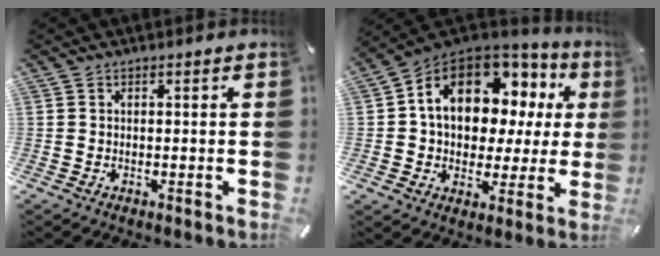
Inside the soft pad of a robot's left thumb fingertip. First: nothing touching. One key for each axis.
{"total": 14.6, "fx": 5.0, "fy": 10.4, "fz": 9.0, "tx": -0.152, "ty": -0.029, "tz": 0.091}